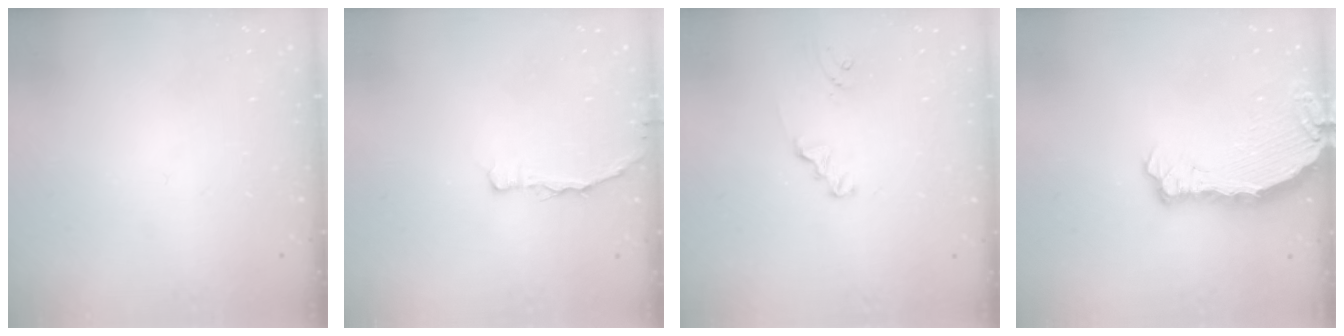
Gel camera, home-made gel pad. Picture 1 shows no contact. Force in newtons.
{"total": 2.0, "press": 2.0, "slide": 0.3}
{"total": 1.7, "press": 1.7, "slide": 0.2}
{"total": 5.7, "press": 5.6, "slide": 0.6}